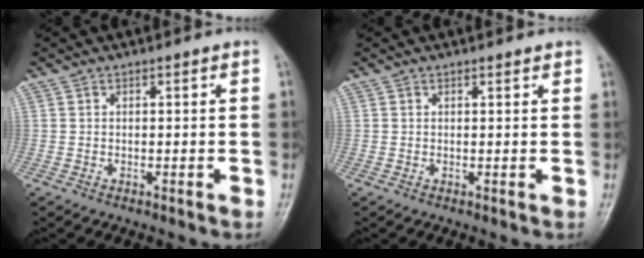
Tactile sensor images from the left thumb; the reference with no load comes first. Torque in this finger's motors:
{"motor_torque": [-0.12, -0.01, -0.27, -0.12, 0.01]}